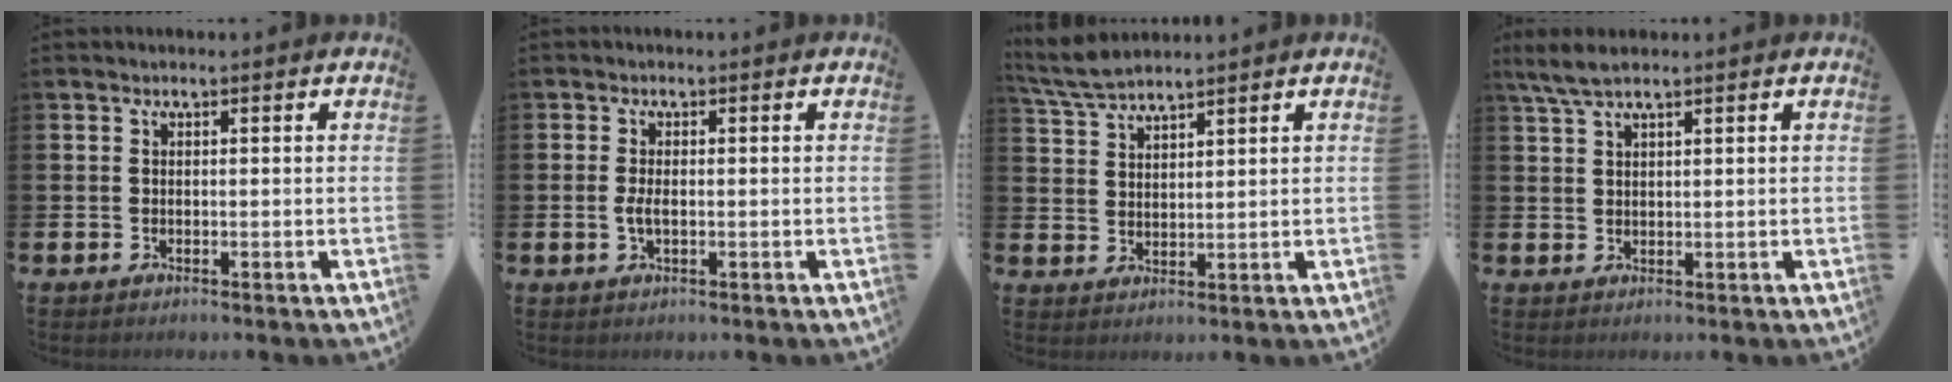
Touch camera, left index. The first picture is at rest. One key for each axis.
{"total": 1.8, "fx": -0.2, "fy": 0.7, "fz": 1.6, "tx": -0.027, "ty": 0.001, "tz": -0.005}
{"total": 4.8, "fx": 4.6, "fy": 0.6, "fz": 1.4, "tx": -0.045, "ty": -0.015, "tz": 0.086}
{"total": 3.8, "fx": 2.9, "fy": 0.7, "fz": 2.4, "tx": -0.057, "ty": 0.000, "tz": 0.053}